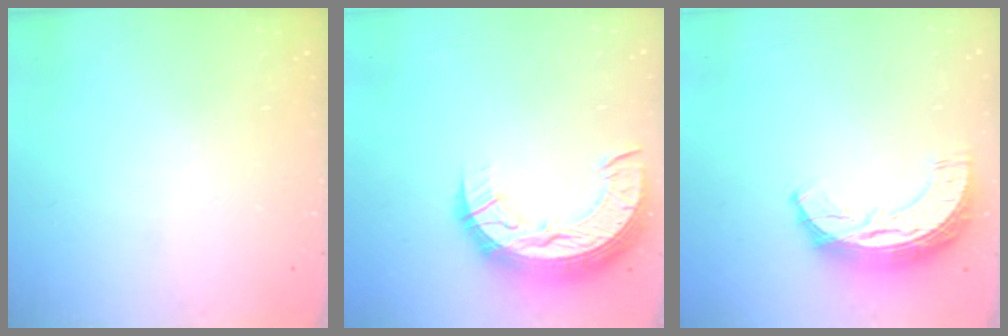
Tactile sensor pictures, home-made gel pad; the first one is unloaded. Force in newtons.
{"total": 15.0, "press": 15.0, "slide": 1.0}
{"total": 11.3, "press": 11.2, "slide": 0.7}